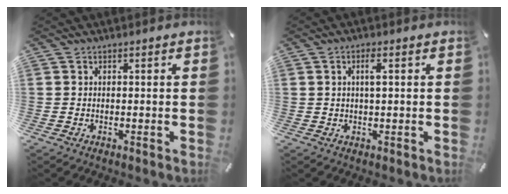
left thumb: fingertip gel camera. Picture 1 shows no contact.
{"total": 3.0, "force": [0.8, 0.9, 2.7], "torque": [-0.049, 0.002, 0.010]}